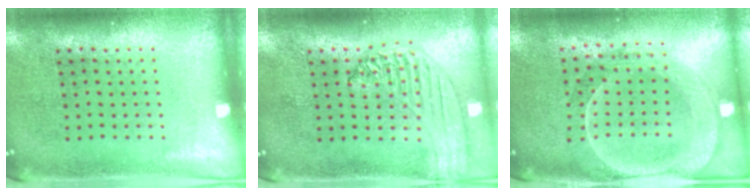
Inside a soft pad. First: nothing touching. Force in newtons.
{"total": 1.3, "press": 1.3, "slide": 0.1}
{"total": 2.3, "press": 2.1, "slide": 0.9}